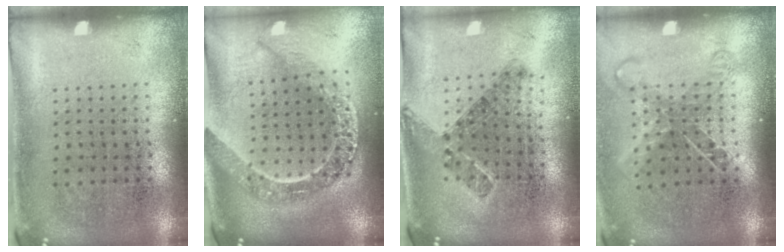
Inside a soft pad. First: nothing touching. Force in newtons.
{"total": 2.4, "press": 2.0, "slide": 1.3}
{"total": 0.8, "press": 0.7, "slide": 0.4}
{"total": 1.5, "press": 1.2, "slide": 1.0}